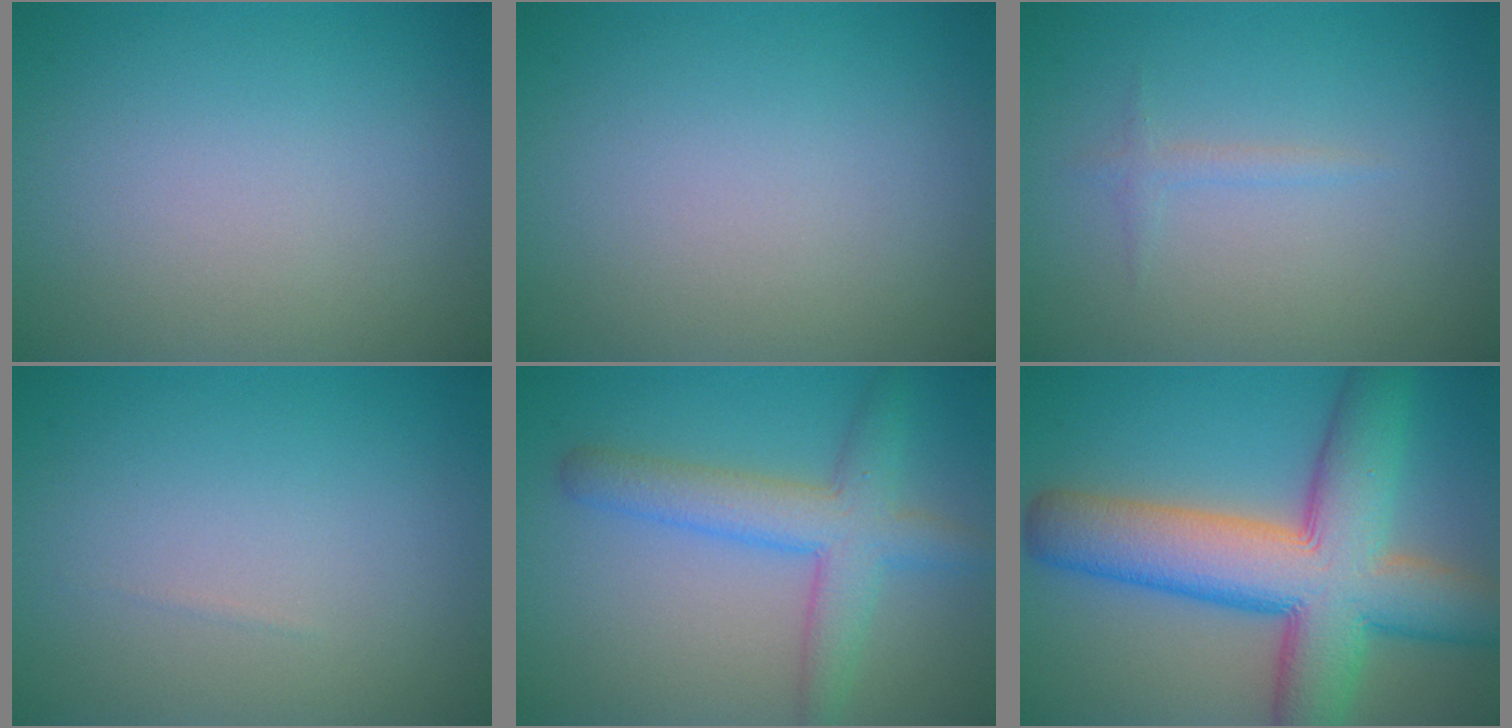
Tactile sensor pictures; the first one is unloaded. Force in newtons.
{"total": 0.0}
{"total": 0.8, "press": 0.8, "slide": 0.0}
{"total": 0.0}
{"total": 5.0, "press": 5.0, "slide": 0.2}
{"total": 12.6, "press": 12.6, "slide": 0.6}